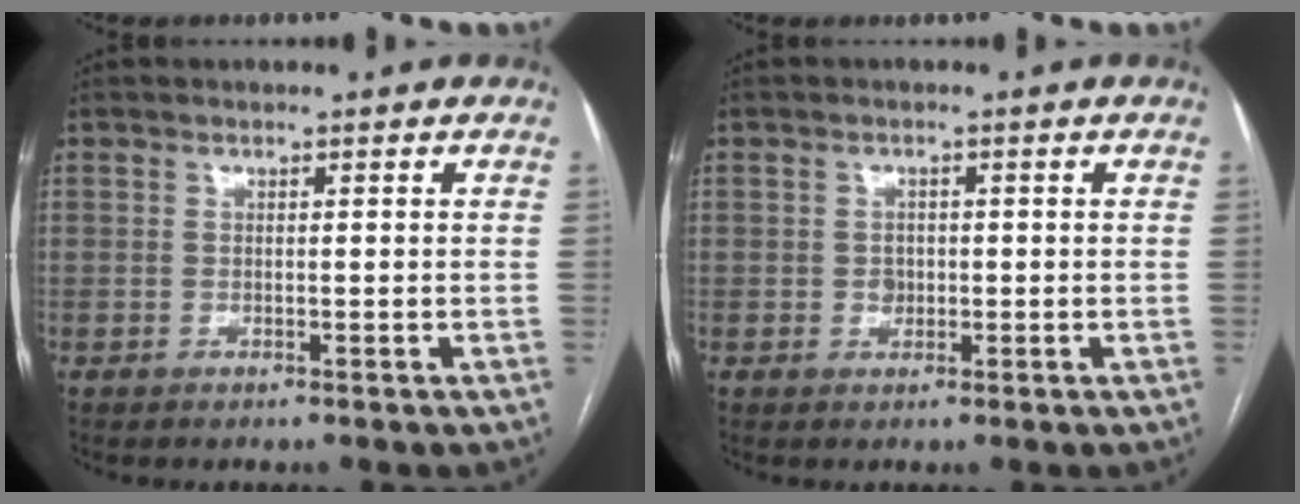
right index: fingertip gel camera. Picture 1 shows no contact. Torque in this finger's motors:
{"motor_torque": [0.22, 0.03, 0.00, 0.02]}